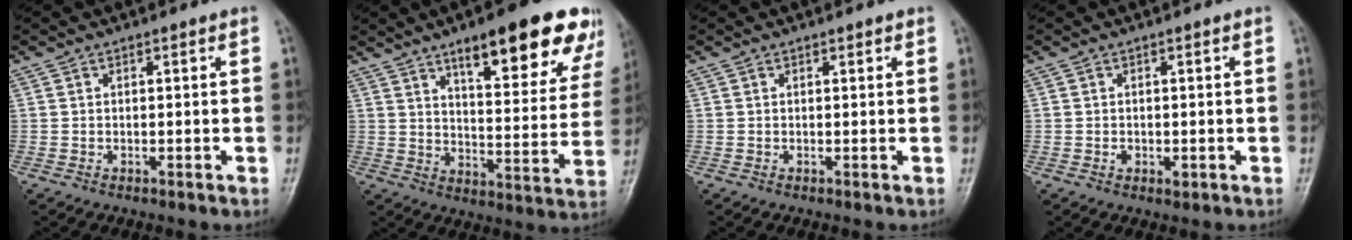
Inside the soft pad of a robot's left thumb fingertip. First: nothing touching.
{"total": 20.9, "force": [12.7, 6.3, 15.3], "torque": [-0.161, -0.046, 0.178]}
{"total": 0.6, "force": [0.4, 0.3, 0.3], "torque": [-0.002, -0.002, 0.003]}
{"total": 1.7, "force": [-0.4, 1.2, 1.1], "torque": [-0.015, -0.001, -0.005]}